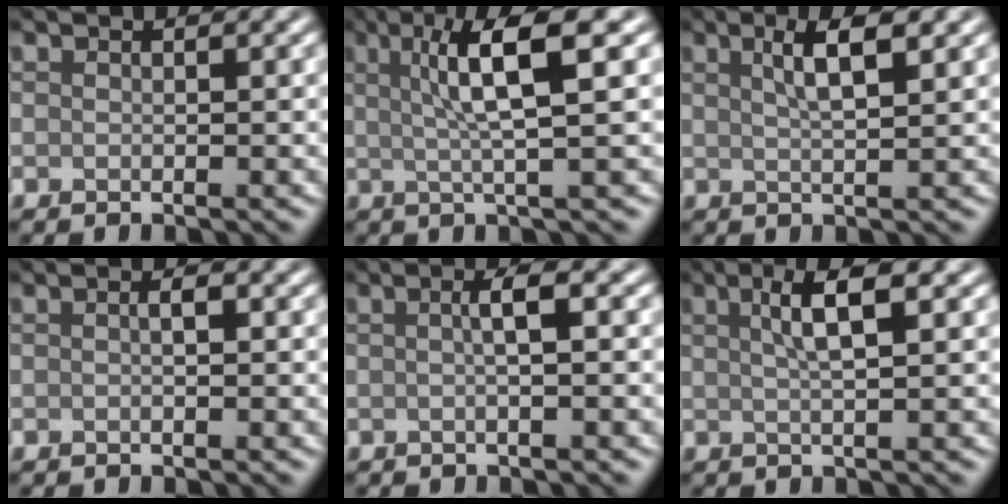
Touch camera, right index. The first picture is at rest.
{"total": 6.6, "force": [1.8, 1.1, 6.3], "torque": [-0.096, 0.012, 0.027]}
{"total": 3.9, "force": [1.7, 0.9, 3.4], "torque": [-0.047, 0.006, 0.027]}
{"total": 0.9, "force": [0.0, 0.1, 0.9], "torque": [-0.016, 0.002, 0.000]}
{"total": 2.4, "force": [0.2, 0.5, 2.3], "torque": [-0.036, 0.008, -0.001]}
{"total": 4.0, "force": [1.3, 0.9, 3.6], "torque": [-0.051, 0.010, 0.019]}